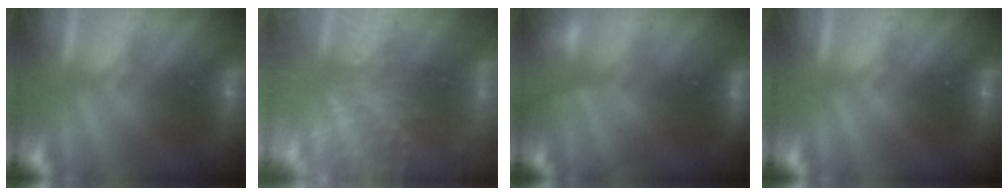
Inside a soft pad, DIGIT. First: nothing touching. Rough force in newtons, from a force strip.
{"total": 9.2}
{"total": 5.7}
{"total": 0.0}